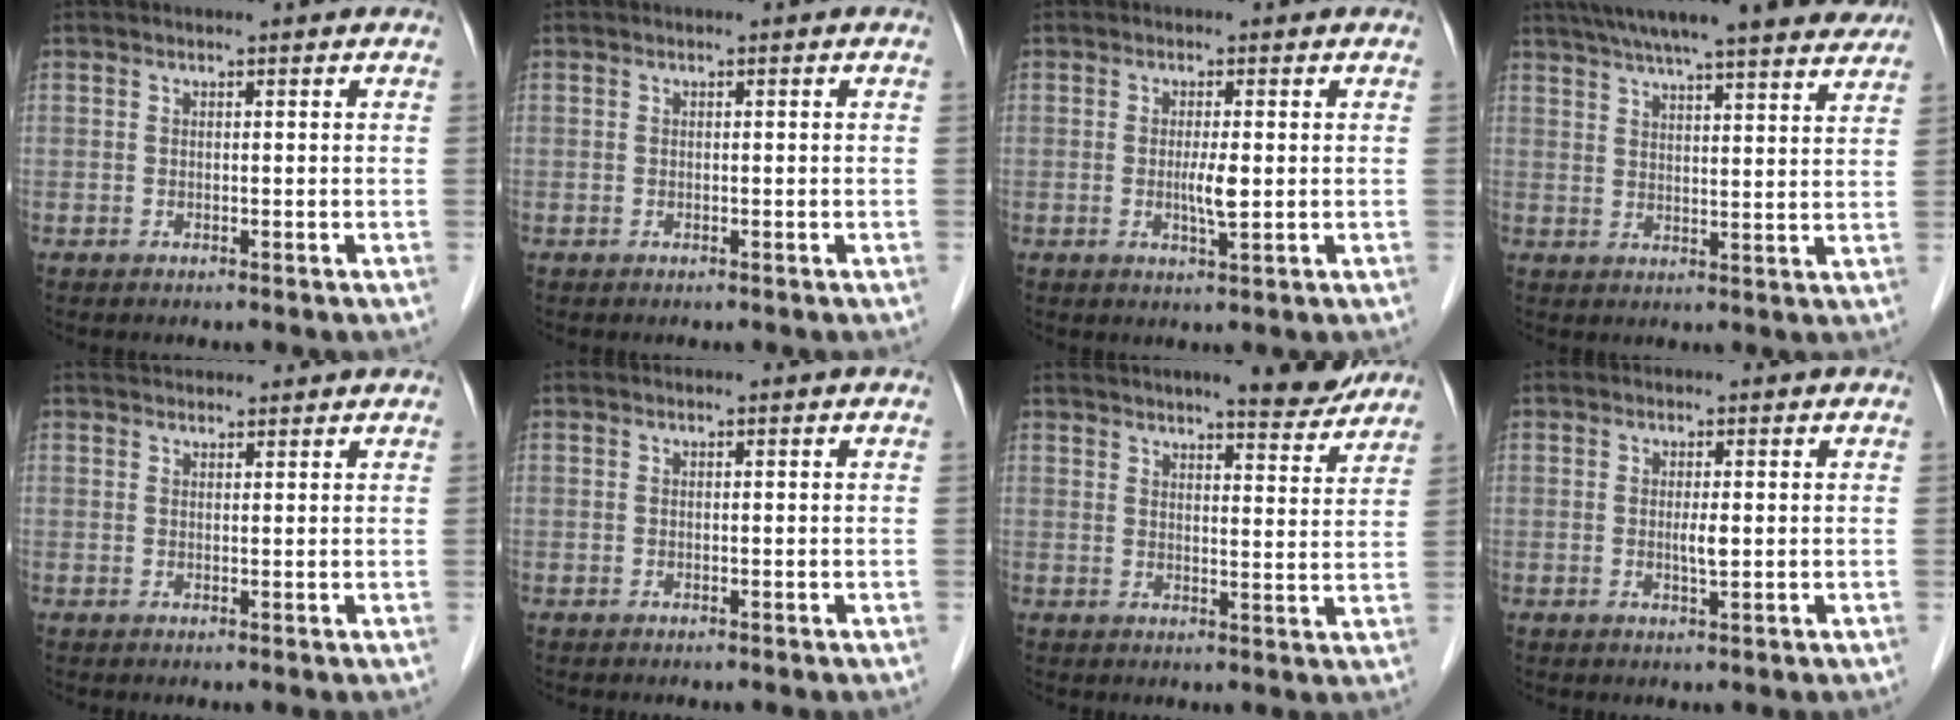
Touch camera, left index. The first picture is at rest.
{"total": 0.0}
{"total": 2.8, "force": [0.1, 0.2, 2.8], "torque": [-0.054, -0.004, 0.003]}
{"total": 21.4, "force": [18.3, 2.6, 10.8], "torque": [-0.171, 0.031, 0.243]}
{"total": 6.0, "force": [5.8, 1.1, 1.3], "torque": [-0.016, 0.038, 0.077]}
{"total": 0.0}
{"total": 9.4, "force": [8.2, 0.9, 4.4], "torque": [-0.057, -0.003, 0.102]}
{"total": 1.6, "force": [0.2, 0.1, 1.6], "torque": [-0.032, -0.002, 0.005]}